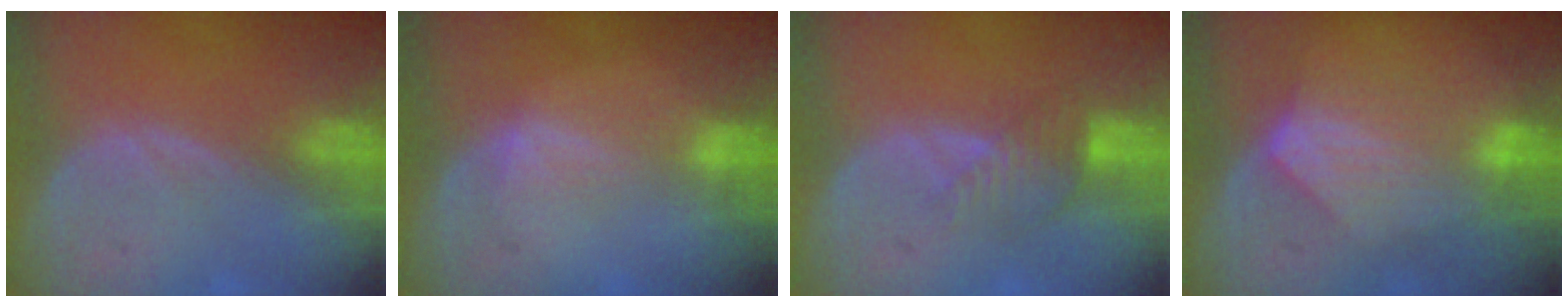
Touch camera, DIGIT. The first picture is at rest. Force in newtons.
{"total": 2.4, "press": 2.4, "slide": 0.4}
{"total": 4.5, "press": 3.8, "slide": 2.3}
{"total": 6.9, "press": 6.9, "slide": 0.2}